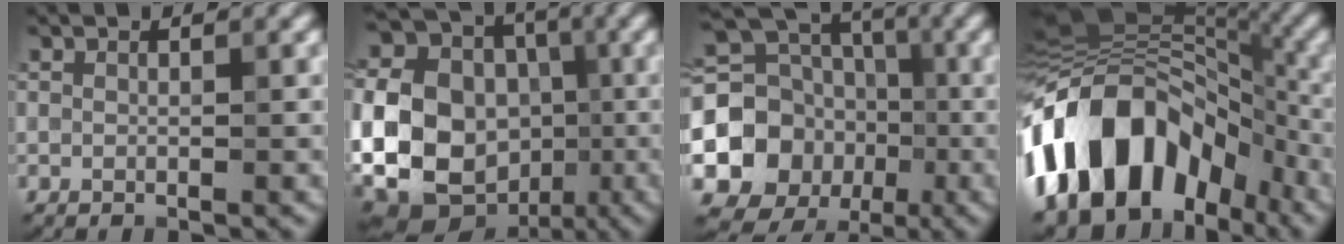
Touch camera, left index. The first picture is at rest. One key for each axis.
{"total": 24.9, "fx": -2.2, "fy": 22.1, "fz": 11.1, "tx": -0.241, "ty": 0.028, "tz": -0.088}
{"total": 11.8, "fx": -1.2, "fy": 10.3, "fz": 5.7, "tx": -0.128, "ty": -0.015, "tz": -0.029}
{"total": 15.0, "fx": -5.2, "fy": 9.3, "fz": 10.5, "tx": -0.179, "ty": 0.030, "tz": -0.112}